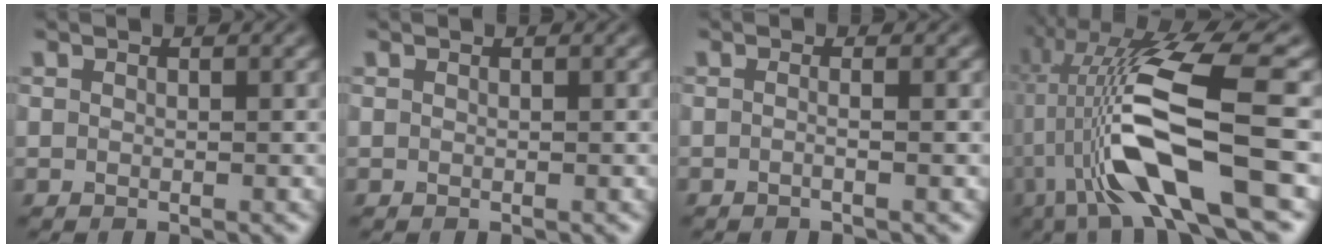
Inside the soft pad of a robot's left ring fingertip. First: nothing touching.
{"total": 0.0}
{"total": 1.6, "force": [0.0, 0.7, 1.4], "torque": [-0.003, -0.012, -0.019]}
{"total": 13.2, "force": [-2.0, 3.0, 12.7], "torque": [-0.238, 0.012, -0.036]}